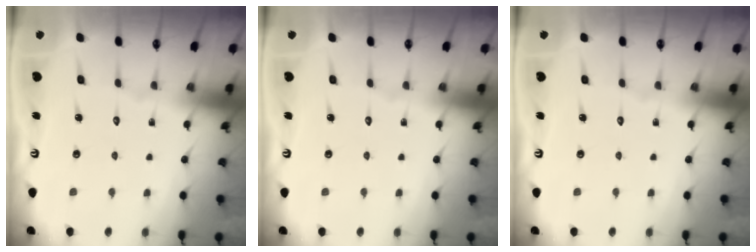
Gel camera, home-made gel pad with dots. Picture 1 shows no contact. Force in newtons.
{"total": 0.0}
{"total": 0.0}